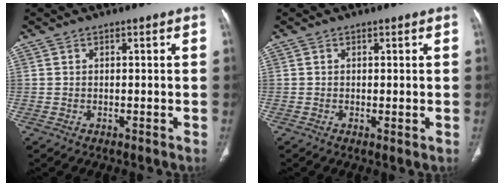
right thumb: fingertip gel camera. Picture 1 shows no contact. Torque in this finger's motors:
{"motor_torque": [-0.13, 0.09, -0.27, 0.17, -0.02]}